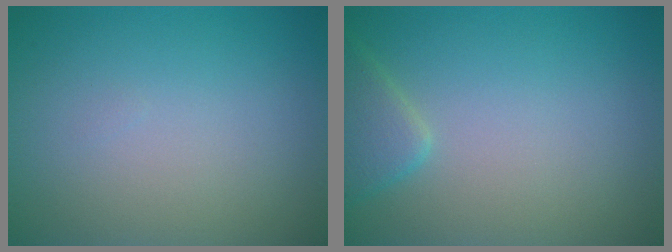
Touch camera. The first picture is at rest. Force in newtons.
{"total": 2.4, "press": 2.3, "slide": 0.1}